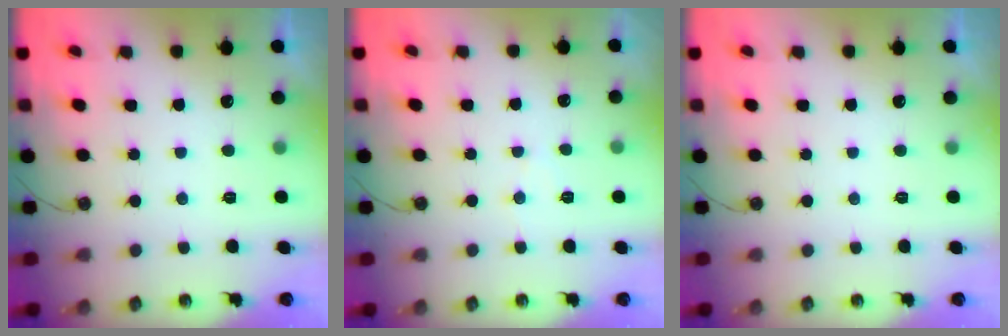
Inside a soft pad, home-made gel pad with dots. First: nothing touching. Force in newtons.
{"total": 5.3, "press": 5.2, "slide": 0.7}
{"total": 0.0}